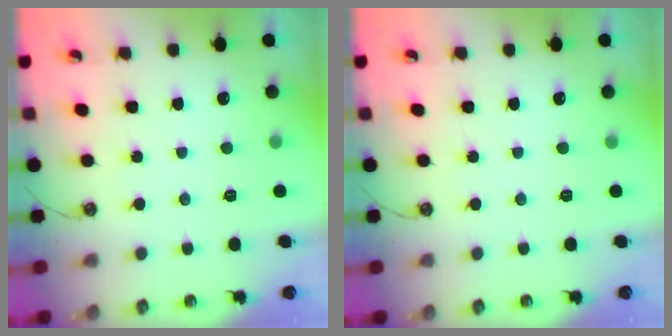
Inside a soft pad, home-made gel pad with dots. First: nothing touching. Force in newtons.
{"total": 0.0}